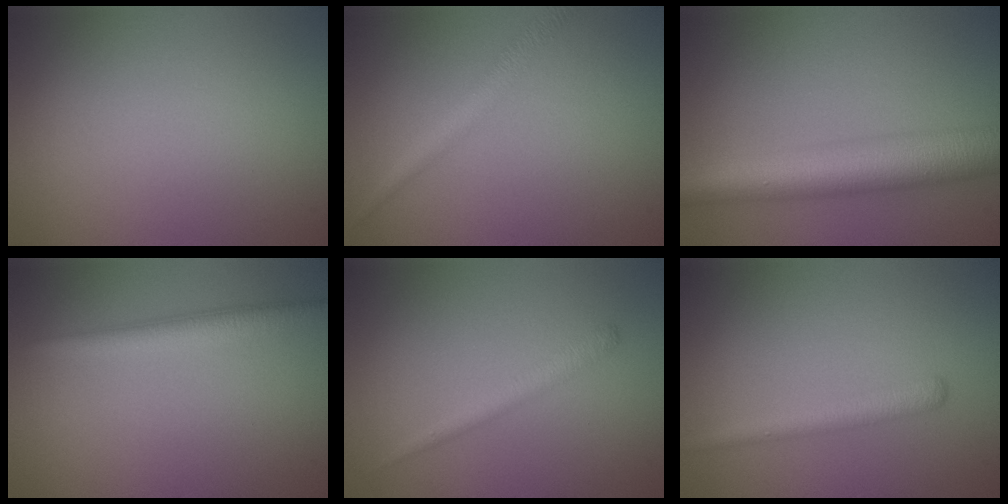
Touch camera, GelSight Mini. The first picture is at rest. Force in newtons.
{"total": 2.2, "press": 2.2, "slide": 0.1}
{"total": 8.6, "press": 8.6, "slide": 0.1}
{"total": 2.7, "press": 2.7, "slide": 0.2}
{"total": 1.5, "press": 1.5, "slide": 0.2}
{"total": 2.0, "press": 2.0, "slide": 0.1}